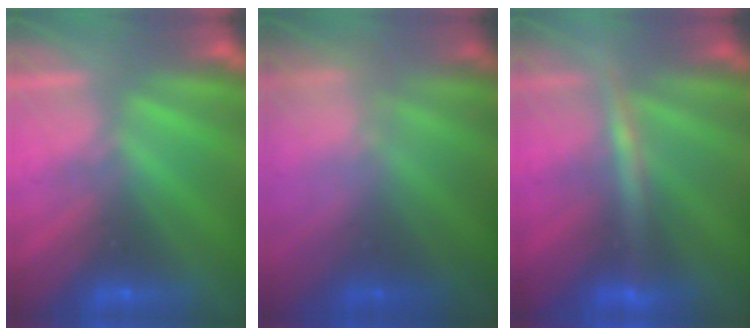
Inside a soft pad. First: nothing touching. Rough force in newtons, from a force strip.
{"total": 9.7}
{"total": 2.6}